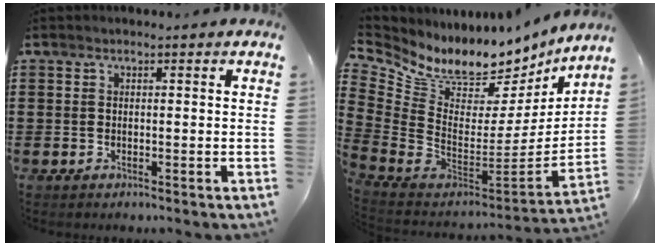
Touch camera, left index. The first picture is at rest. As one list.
[{"total": 8.4, "force": [7.4, 3.1, 2.6], "torque": [-0.092, -0.078, 0.127]}]